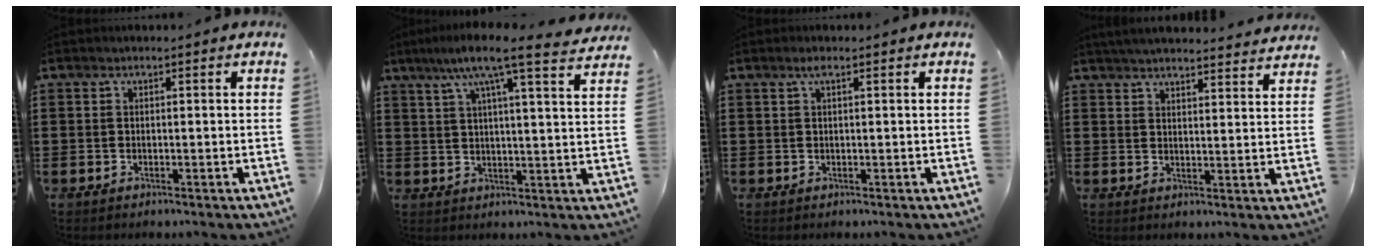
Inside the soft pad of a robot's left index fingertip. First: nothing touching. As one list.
[{"total": 8.7, "force": [6.6, 0.0, 5.6], "torque": [-0.124, -0.027, 0.108]}, {"total": 1.3, "force": [0.5, 0.2, 1.2], "torque": [-0.025, 0.004, 0.008]}, {"total": 4.0, "force": [3.9, -0.3, 0.6], "torque": [-0.025, -0.020, 0.071]}]